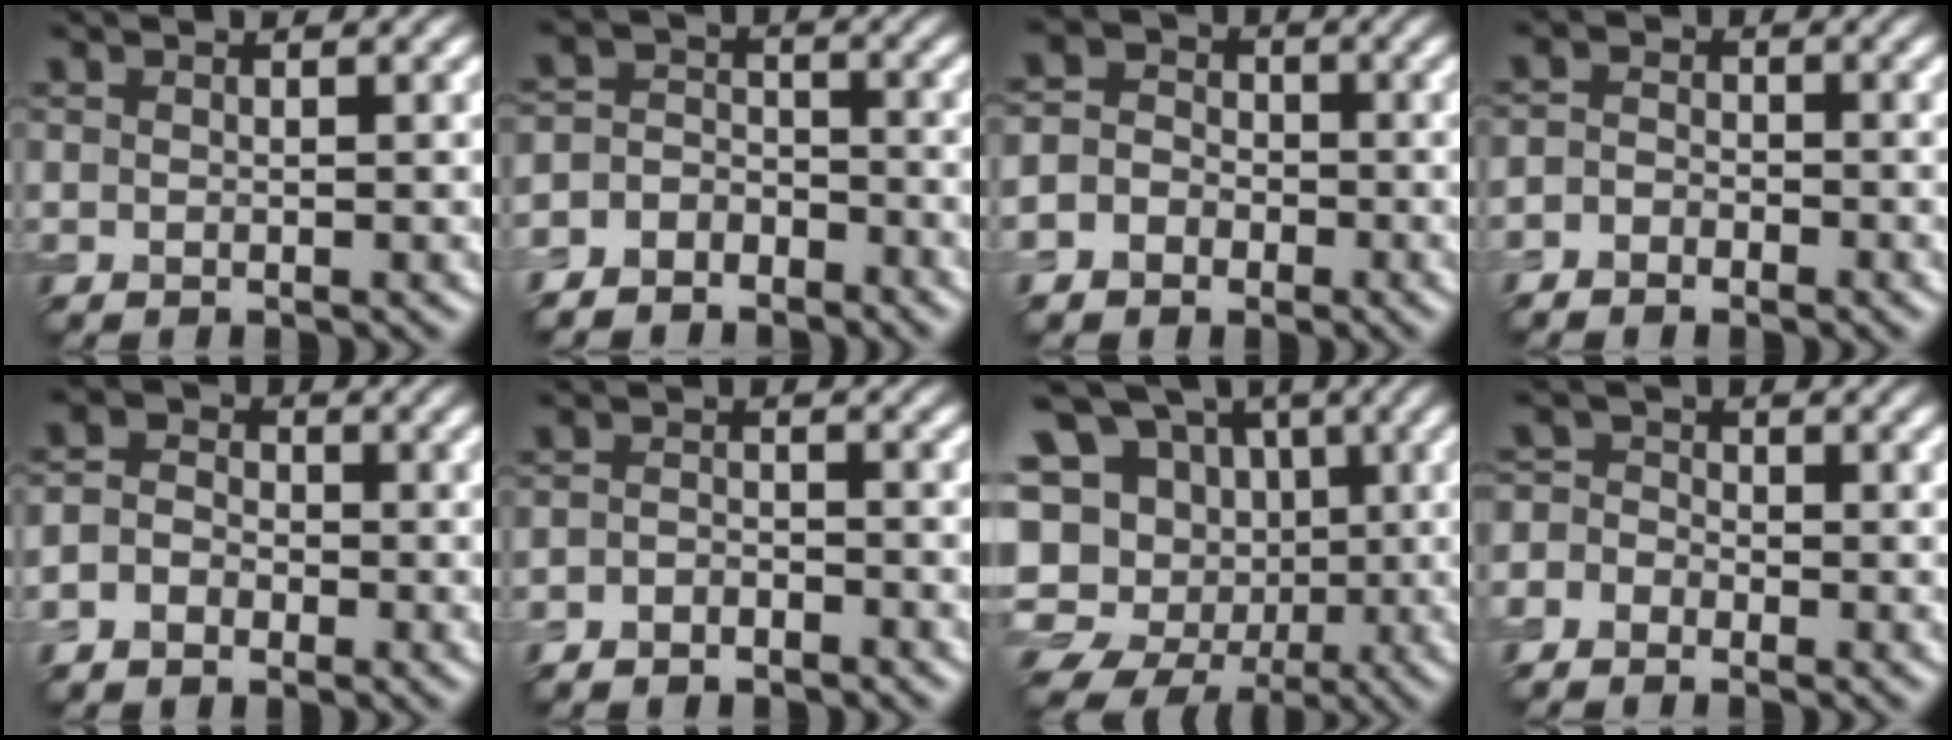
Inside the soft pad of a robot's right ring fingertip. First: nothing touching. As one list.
[{"total": 5.4, "force": [-4.2, 3.4, 0.7], "torque": [0.020, -0.001, -0.078]}, {"total": 5.7, "force": [-2.4, 5.0, 1.2], "torque": [-0.008, -0.003, -0.063]}, {"total": 2.0, "force": [-1.4, 1.3, 0.6], "torque": [0.001, 0.003, -0.037]}, {"total": 3.2, "force": [-1.2, 2.7, 1.4], "torque": [-0.008, 0.001, -0.030]}, {"total": 1.8, "force": [-1.3, 0.9, 0.8], "torque": [-0.014, 0.002, -0.028]}, {"total": 12.9, "force": [-4.1, 10.8, 5.8], "torque": [-0.126, -0.013, -0.056]}, {"total": 2.8, "force": [-1.6, 2.1, 0.7], "torque": [-0.005, 0.011, -0.042]}]